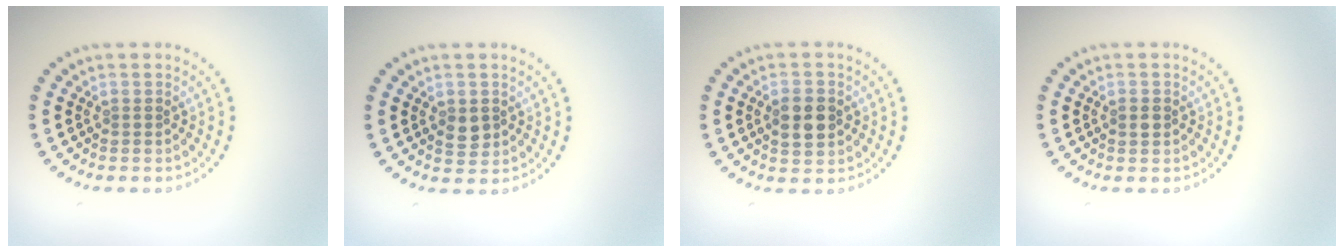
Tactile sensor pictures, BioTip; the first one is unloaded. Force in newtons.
{"total": 1.8, "press": 1.8, "slide": 0.1}
{"total": 3.3, "press": 3.3, "slide": 0.1}
{"total": 1.4, "press": 1.4, "slide": 0.1}